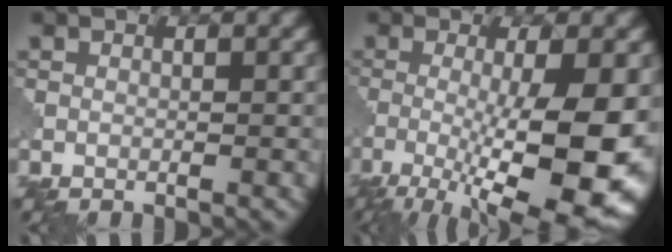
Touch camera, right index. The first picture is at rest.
{"total": 12.4, "force": [-3.3, 3.4, 11.5], "torque": [-0.188, -0.018, -0.046]}